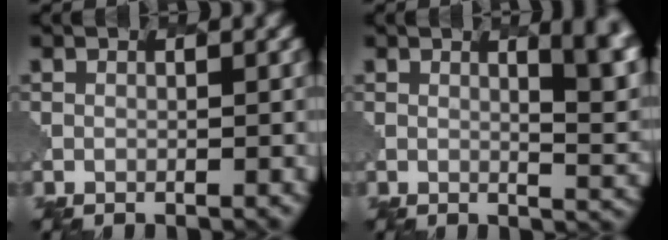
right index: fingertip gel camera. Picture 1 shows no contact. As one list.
[{"total": 5.8, "force": [2.3, 2.4, 4.8], "torque": [-0.028, -0.002, 0.028]}]